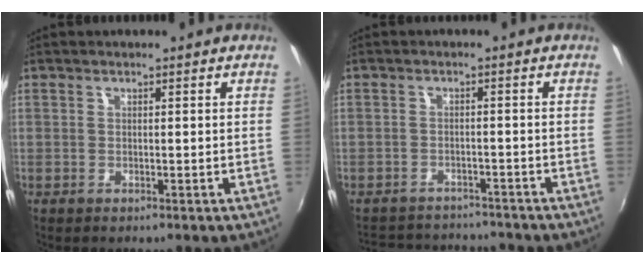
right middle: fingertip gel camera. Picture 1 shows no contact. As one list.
[{"total": 9.3, "force": [-8.5, 3.3, 2.0], "torque": [-0.056, 0.023, -0.121]}]